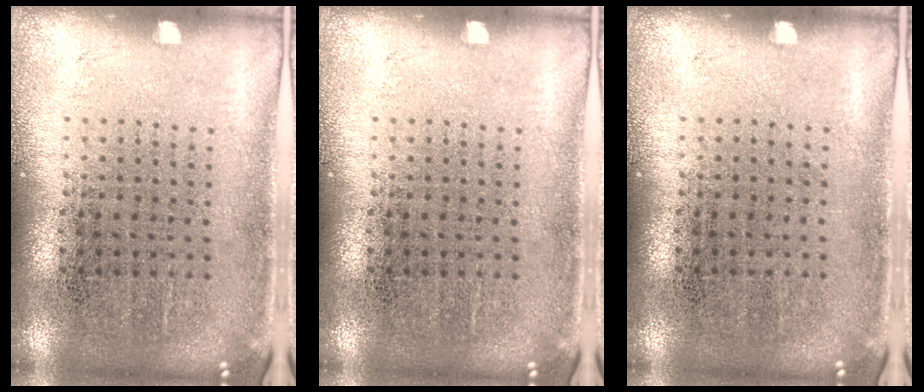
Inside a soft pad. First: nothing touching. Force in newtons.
{"total": 0.0}
{"total": 0.0}